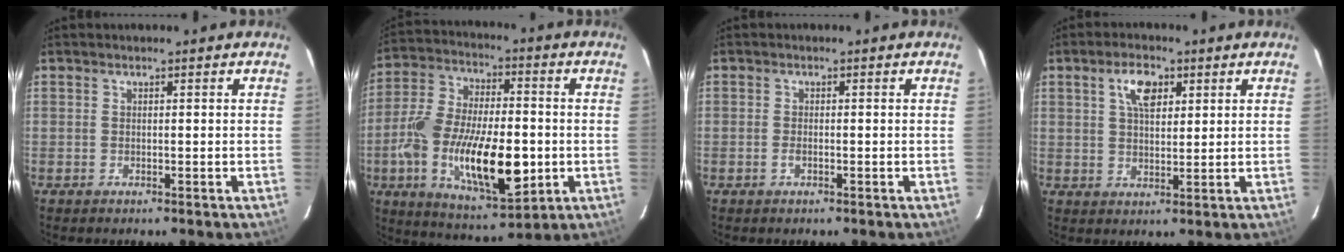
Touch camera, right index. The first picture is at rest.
{"total": 21.2, "force": [-4.8, 8.8, 18.7], "torque": [-0.374, -0.020, -0.077]}
{"total": 1.1, "force": [-0.5, 0.4, 0.9], "torque": [-0.020, -0.001, -0.009]}
{"total": 5.8, "force": [2.5, 2.9, 4.3], "torque": [-0.074, 0.013, 0.046]}